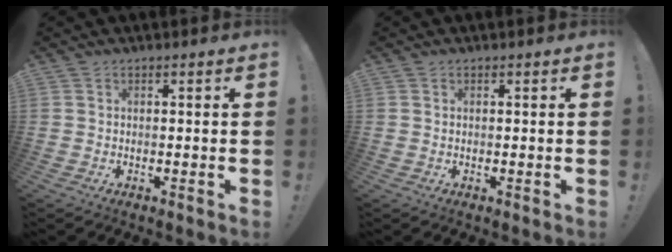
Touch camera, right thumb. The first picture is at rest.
{"total": 0.0}